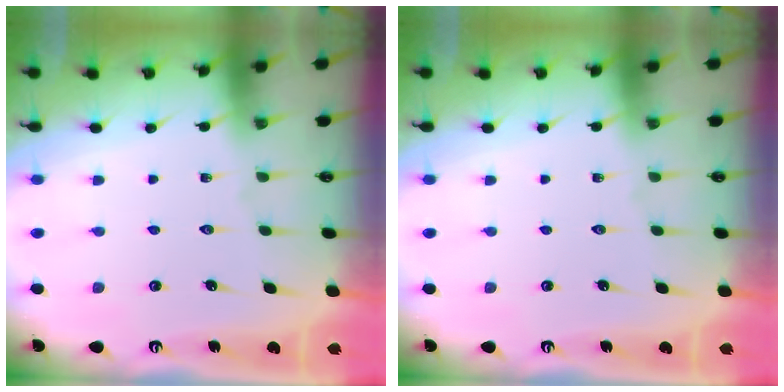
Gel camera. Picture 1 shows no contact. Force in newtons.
{"total": 0.0}